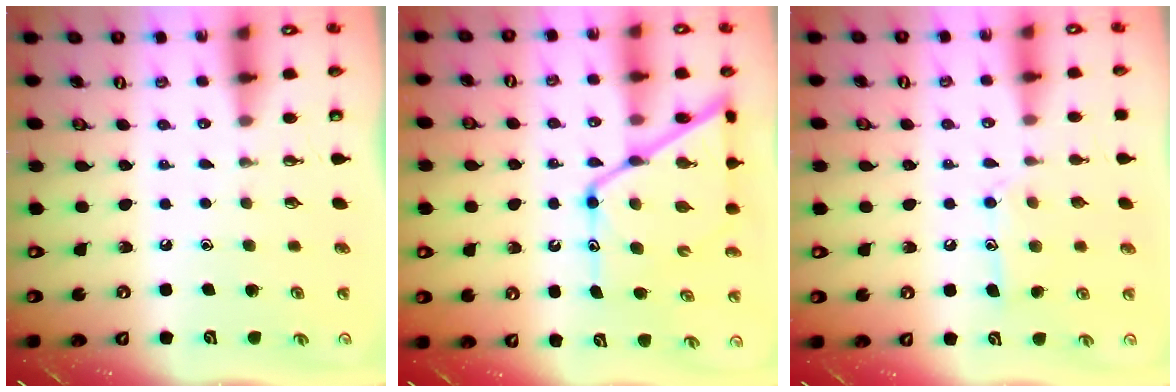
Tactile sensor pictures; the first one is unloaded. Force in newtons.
{"total": 17.5, "press": 17.4, "slide": 1.3}
{"total": 10.8, "press": 10.8, "slide": 0.7}